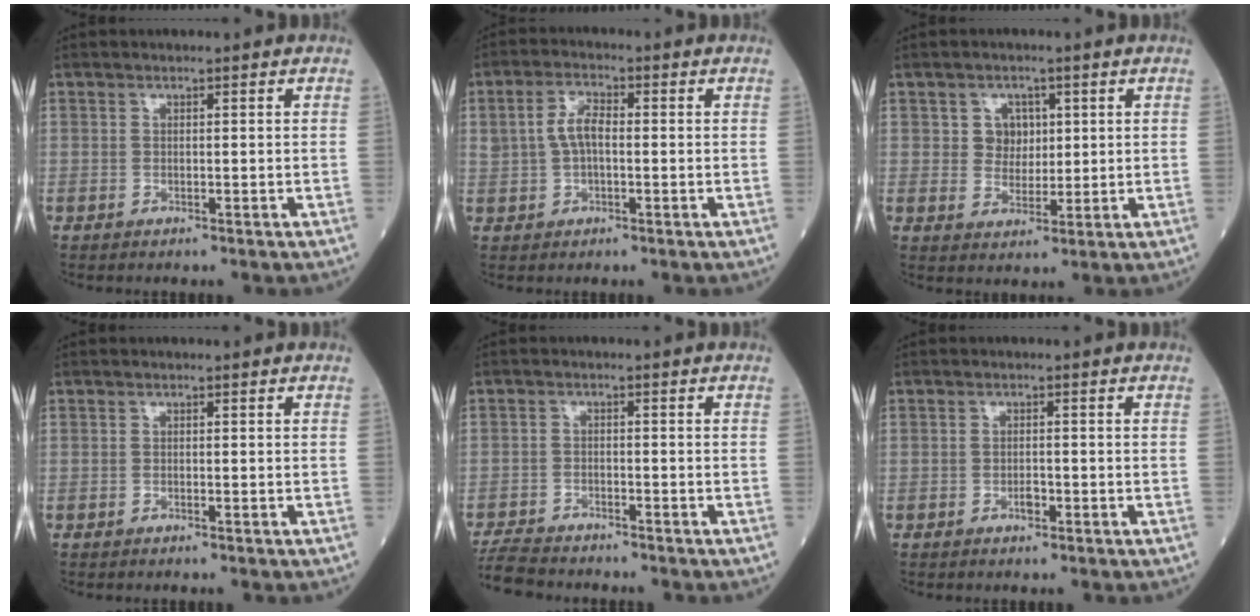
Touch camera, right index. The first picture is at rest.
{"total": 4.5, "force": [0.2, 2.1, 3.9], "torque": [-0.084, 0.015, 0.005]}
{"total": 3.9, "force": [1.2, 3.4, 1.4], "torque": [-0.018, 0.006, 0.019]}
{"total": 0.0}
{"total": 6.2, "force": [-5.9, 1.4, 1.2], "torque": [-0.019, -0.018, -0.107]}
{"total": 1.4, "force": [-0.7, 0.6, 1.1], "torque": [-0.017, 0.002, -0.012]}